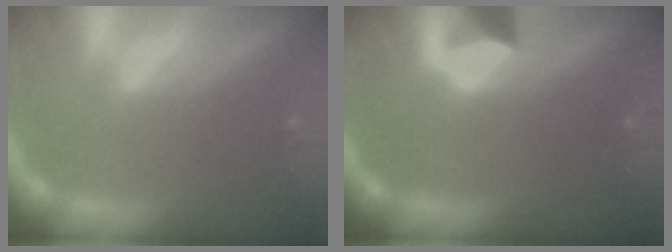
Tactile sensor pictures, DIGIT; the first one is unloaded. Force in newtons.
{"total": 2.4}